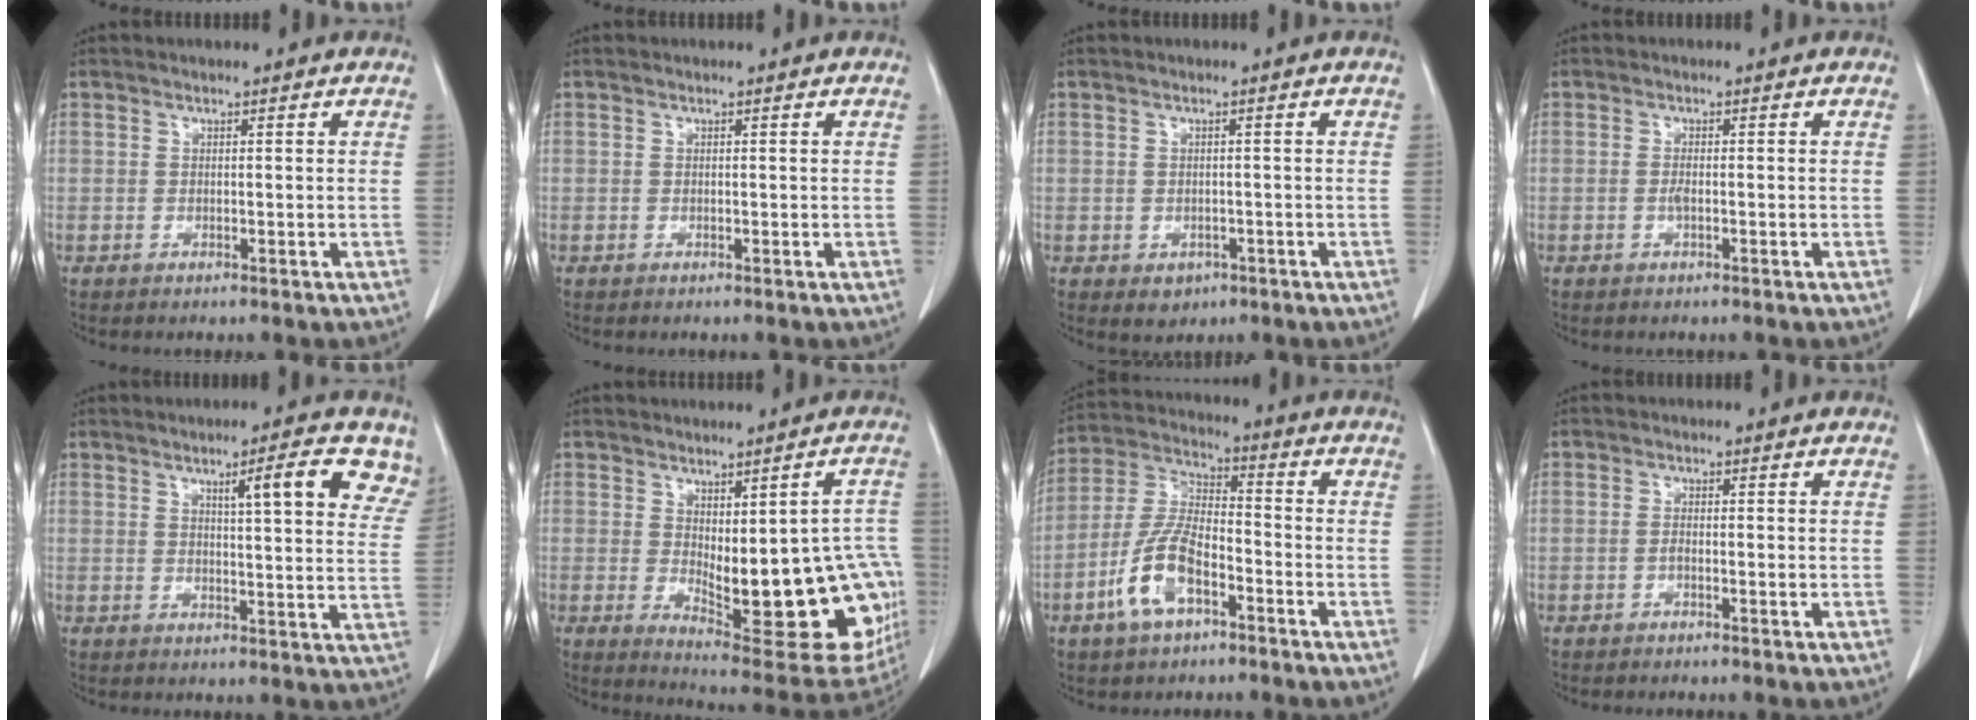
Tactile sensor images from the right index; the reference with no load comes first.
{"total": 0.0}
{"total": 2.2, "force": [-1.0, 1.8, 0.9], "torque": [-0.008, 0.002, -0.004]}
{"total": 1.0, "force": [-0.2, 0.2, 0.9], "torque": [-0.016, 0.001, -0.003]}
{"total": 9.4, "force": [5.7, 1.0, 7.4], "torque": [-0.091, 0.003, 0.061]}
{"total": 20.5, "force": [-2.6, 6.8, 19.2], "torque": [-0.165, 0.005, -0.005]}
{"total": 10.4, "force": [-5.0, 4.0, 8.2], "torque": [-0.187, 0.006, -0.097]}
{"total": 1.0, "force": [-0.3, 0.1, 0.9], "torque": [-0.011, 0.003, -0.004]}